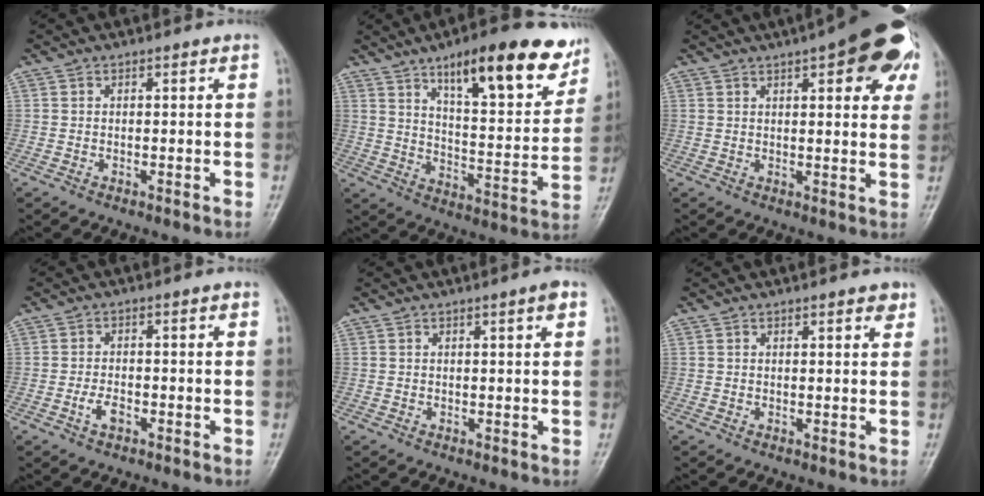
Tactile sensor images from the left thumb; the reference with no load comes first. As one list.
[{"total": 20.0, "force": [12.4, 6.2, 14.4], "torque": [-0.165, -0.054, 0.188]}, {"total": 18.3, "force": [8.7, 6.5, 14.8], "torque": [-0.166, -0.001, 0.108]}, {"total": 2.9, "force": [-1.4, 1.6, 2.1], "torque": [-0.041, 0.012, -0.026]}, {"total": 1.8, "force": [0.9, 0.1, 1.6], "torque": [-0.026, -0.001, 0.012]}, {"total": 2.2, "force": [1.4, 0.6, 1.5], "torque": [-0.014, -0.006, 0.017]}]